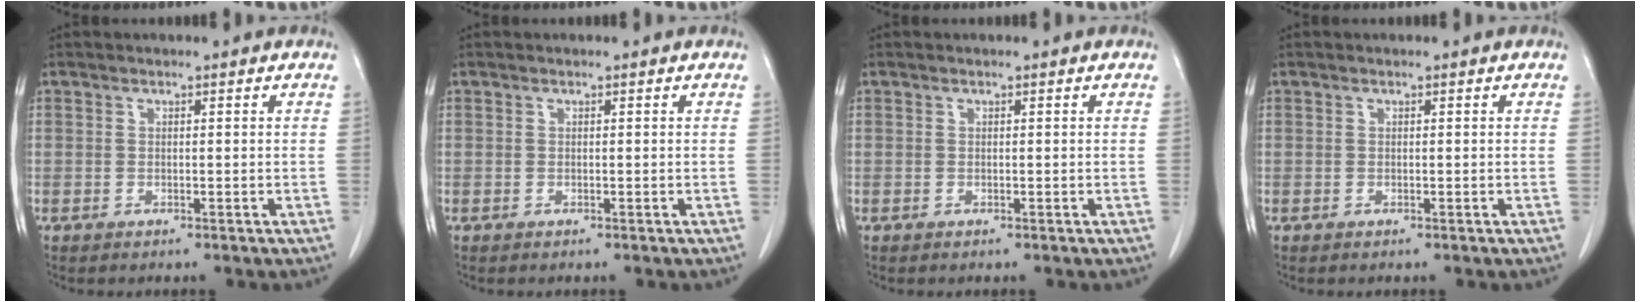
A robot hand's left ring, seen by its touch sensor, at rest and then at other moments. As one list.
[{"total": 0.0}, {"total": 0.0}, {"total": 0.0}]